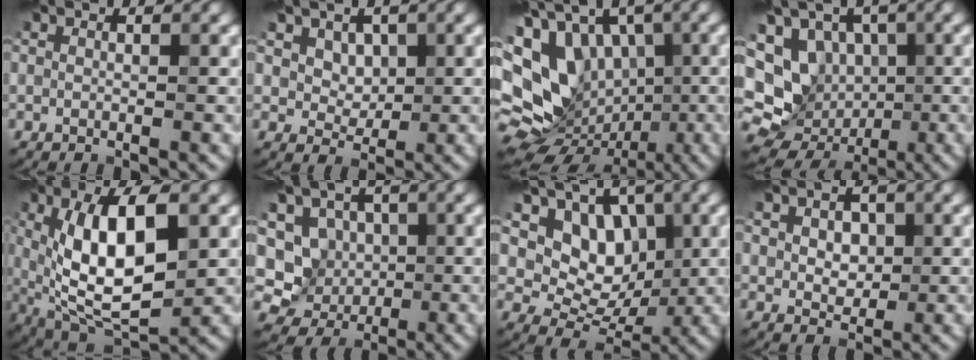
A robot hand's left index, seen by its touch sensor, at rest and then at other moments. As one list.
[{"total": 3.4, "force": [1.7, 2.5, 1.7], "torque": [-0.039, -0.017, 0.046]}, {"total": 18.1, "force": [-0.2, 15.0, 10.2], "torque": [-0.216, 0.029, -0.012]}, {"total": 12.6, "force": [-1.0, 11.0, 6.1], "torque": [-0.108, 0.011, -0.028]}, {"total": 10.5, "force": [1.4, 4.2, 9.5], "torque": [-0.164, -0.001, 0.024]}, {"total": 5.5, "force": [0.3, 5.2, 1.7], "torque": [-0.008, 0.002, -0.014]}, {"total": 6.5, "force": [1.9, 5.1, 3.6], "torque": [-0.047, -0.012, 0.021]}, {"total": 2.7, "force": [0.6, 1.9, 1.8], "torque": [-0.033, -0.001, 0.011]}]